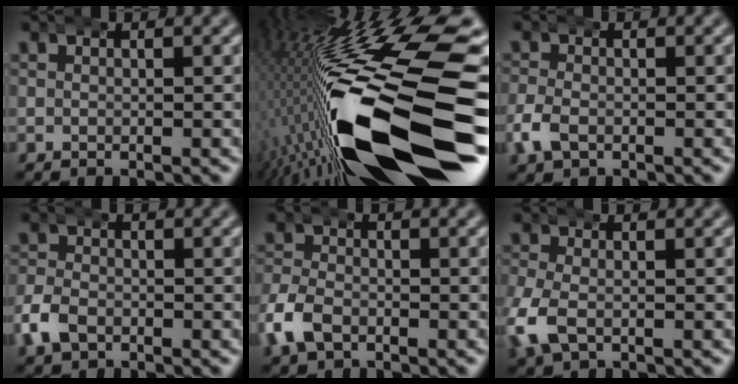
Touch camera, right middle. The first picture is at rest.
{"total": 26.2, "force": [-4.7, 10.7, 23.5], "torque": [-0.401, -0.027, -0.037]}
{"total": 2.5, "force": [-1.0, 1.8, 1.3], "torque": [-0.039, 0.000, -0.018]}
{"total": 2.8, "force": [-1.2, 2.1, 1.4], "torque": [-0.038, 0.002, -0.025]}
{"total": 3.5, "force": [-1.6, 2.6, 1.8], "torque": [-0.053, -0.001, -0.029]}
{"total": 3.6, "force": [-0.9, 2.7, 2.2], "torque": [-0.079, -0.013, -0.007]}